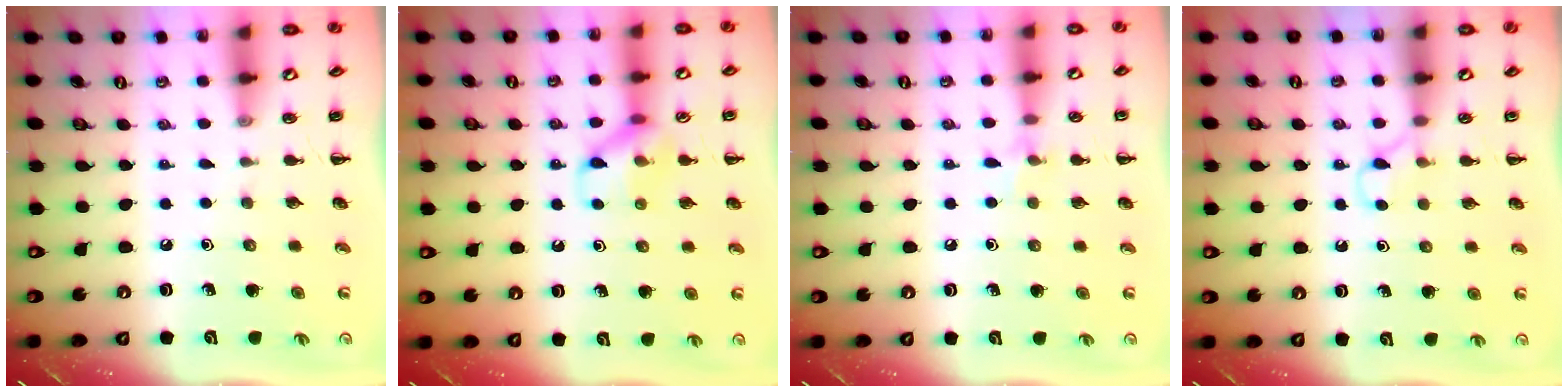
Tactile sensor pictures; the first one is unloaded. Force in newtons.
{"total": 10.0, "press": 10.0, "slide": 0.6}
{"total": 5.4, "press": 5.1, "slide": 1.8}
{"total": 3.1, "press": 2.9, "slide": 1.0}